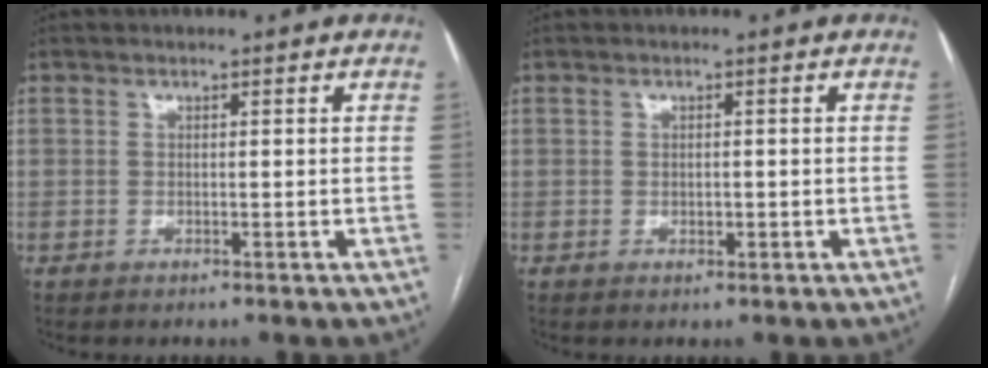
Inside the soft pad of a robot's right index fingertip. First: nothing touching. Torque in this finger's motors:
{"motor_torque": [-0.10, 0.06, -0.06, -0.01]}